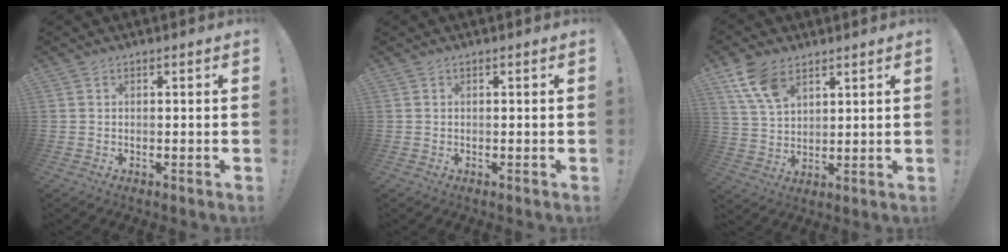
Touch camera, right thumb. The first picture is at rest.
{"total": 0.0}
{"total": 10.5, "force": [6.3, 6.0, 5.9], "torque": [-0.104, -0.024, 0.124]}